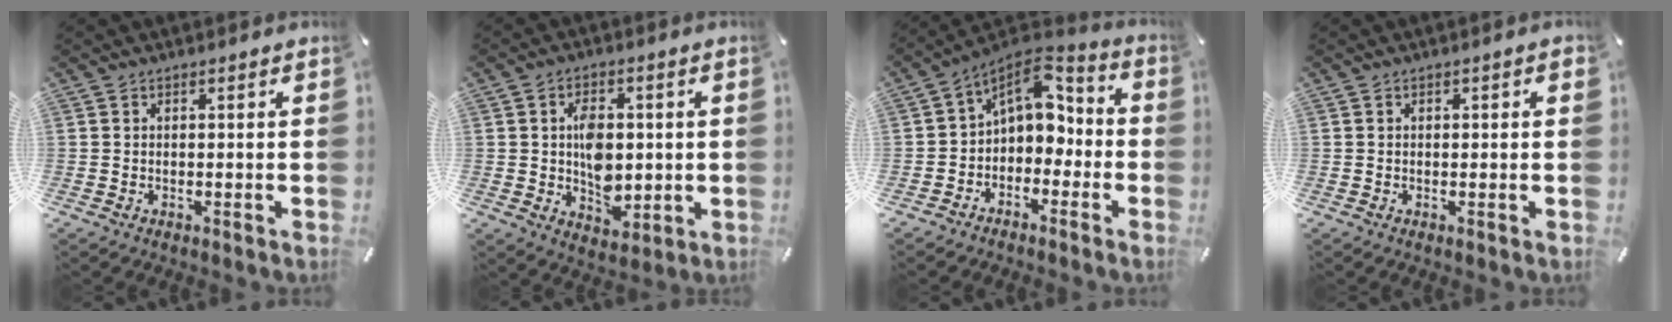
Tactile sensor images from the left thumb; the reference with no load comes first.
{"total": 9.2, "force": [0.4, 6.6, 6.4], "torque": [-0.088, 0.003, 0.006]}
{"total": 8.5, "force": [2.0, 6.5, 5.1], "torque": [-0.080, -0.015, 0.038]}
{"total": 0.7, "force": [0.0, 0.3, 0.7], "torque": [-0.012, 0.002, 0.000]}